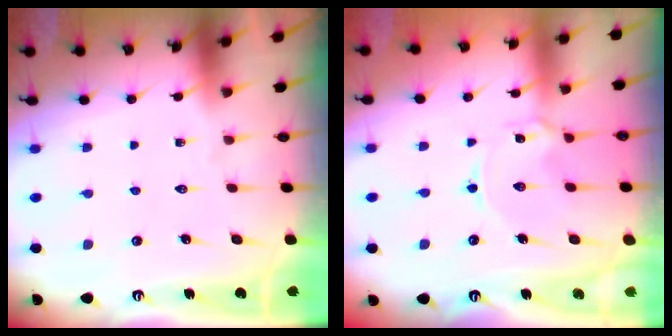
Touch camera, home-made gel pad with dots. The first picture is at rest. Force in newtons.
{"total": 2.4, "press": 2.4, "slide": 0.3}